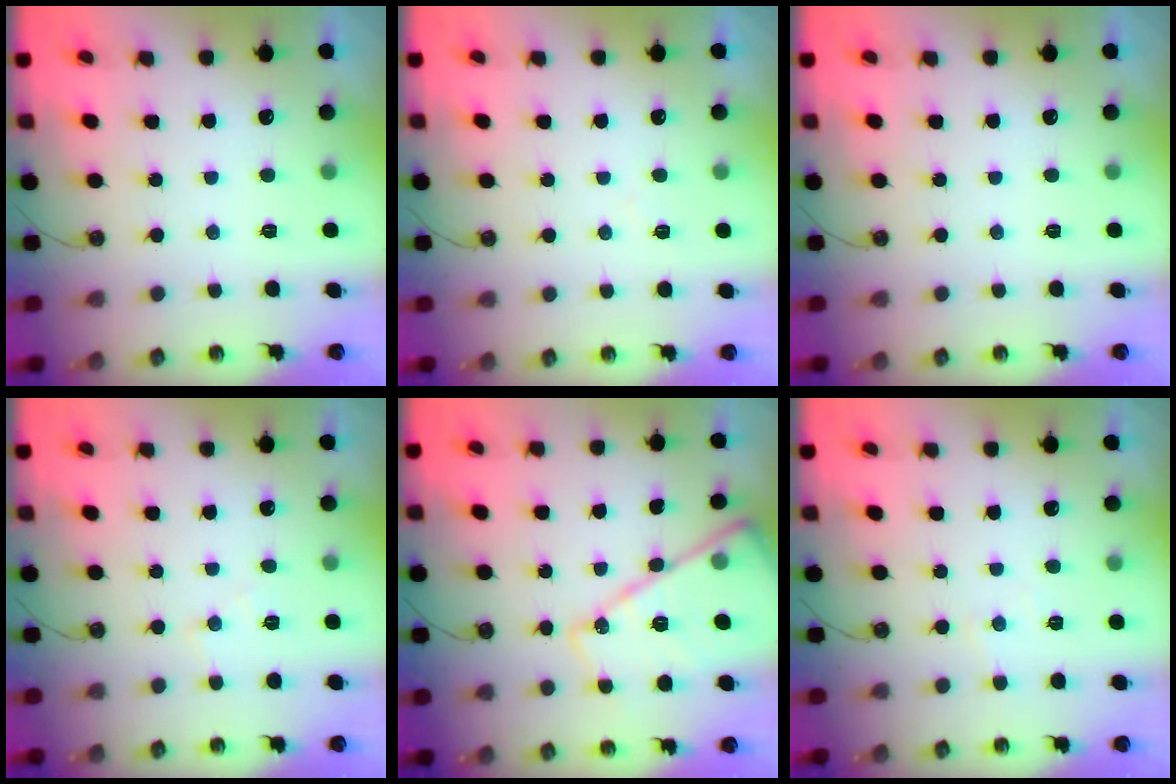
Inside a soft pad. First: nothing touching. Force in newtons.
{"total": 3.8, "press": 3.8, "slide": 0.6}
{"total": 0.0}
{"total": 7.0, "press": 6.9, "slide": 0.9}
{"total": 17.4, "press": 17.3, "slide": 1.7}
{"total": 3.6, "press": 3.6, "slide": 0.6}